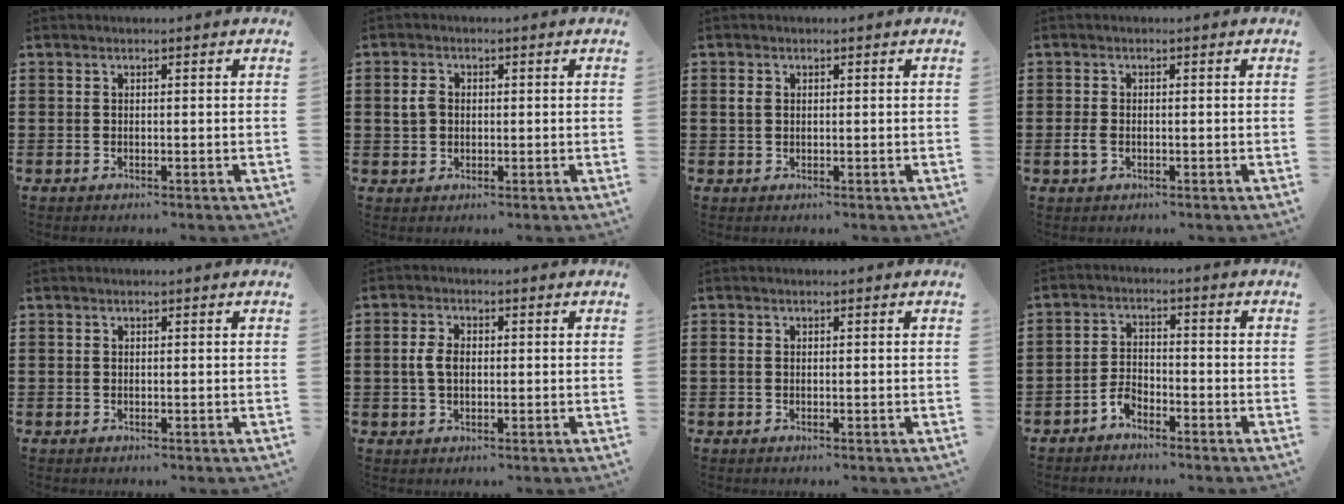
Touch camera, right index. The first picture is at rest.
{"total": 2.6, "force": [0.3, 2.0, 1.7], "torque": [-0.046, 0.006, 0.002]}
{"total": 1.3, "force": [0.3, 1.0, 0.8], "torque": [-0.019, 0.006, 0.006]}
{"total": 1.7, "force": [-0.5, 1.0, 1.3], "torque": [-0.043, -0.008, -0.013]}
{"total": 0.0}
{"total": 3.6, "force": [0.2, 2.1, 2.8], "torque": [-0.073, 0.003, -0.002]}
{"total": 0.7, "force": [-0.1, 0.6, 0.4], "torque": [-0.017, 0.001, -0.006]}
{"total": 3.1, "force": [-2.6, 1.4, 1.1], "torque": [-0.034, 0.004, -0.055]}